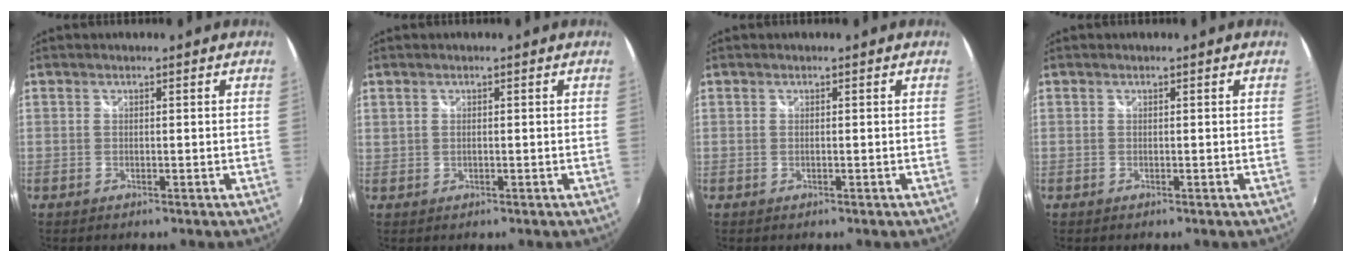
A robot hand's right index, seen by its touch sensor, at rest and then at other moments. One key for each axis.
{"total": 0.8, "fx": 0.3, "fy": 0.6, "fz": 0.5, "tx": -0.011, "ty": 0.001, "tz": 0.006}
{"total": 0.0}
{"total": 0.0}